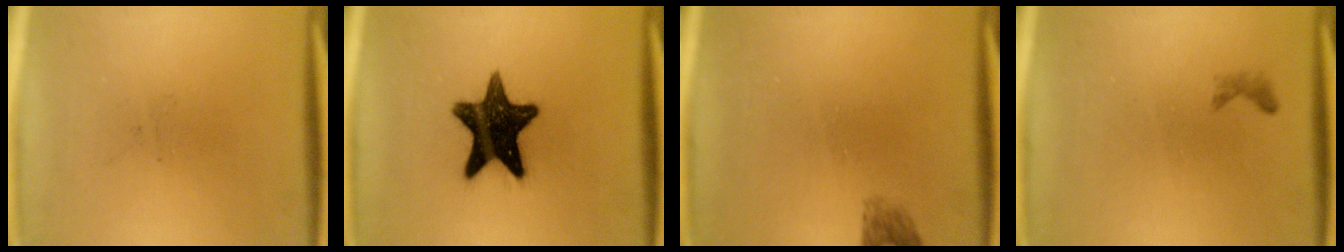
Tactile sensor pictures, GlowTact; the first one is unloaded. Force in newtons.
{"total": 15.1}
{"total": 1.7}
{"total": 0.6}